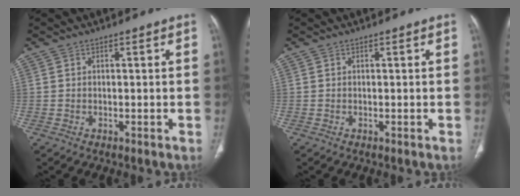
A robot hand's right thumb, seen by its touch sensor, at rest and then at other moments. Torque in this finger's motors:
{"motor_torque": [0.00, 0.00, 0.00, 0.00, 0.00]}